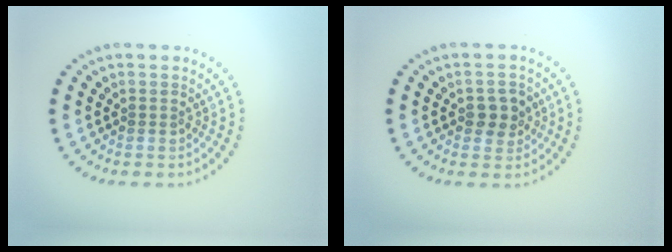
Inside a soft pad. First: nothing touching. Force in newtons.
{"total": 2.3, "press": 2.3, "slide": 0.5}